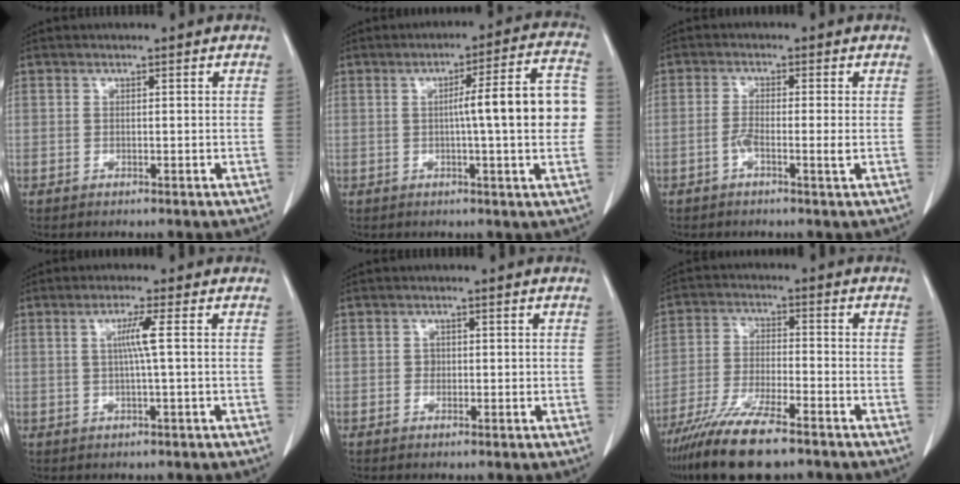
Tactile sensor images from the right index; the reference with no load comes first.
{"total": 12.2, "force": [-0.1, 0.4, 12.2], "torque": [-0.158, 0.024, -0.006]}
{"total": 2.9, "force": [-0.9, 0.2, 2.8], "torque": [-0.053, -0.001, -0.019]}
{"total": 3.4, "force": [0.4, -0.8, 3.3], "torque": [-0.064, 0.000, 0.007]}
{"total": 1.1, "force": [0.0, 1.0, 0.4], "torque": [-0.005, 0.003, 0.000]}
{"total": 12.2, "force": [-9.0, 2.0, 8.0], "torque": [-0.152, -0.030, -0.160]}